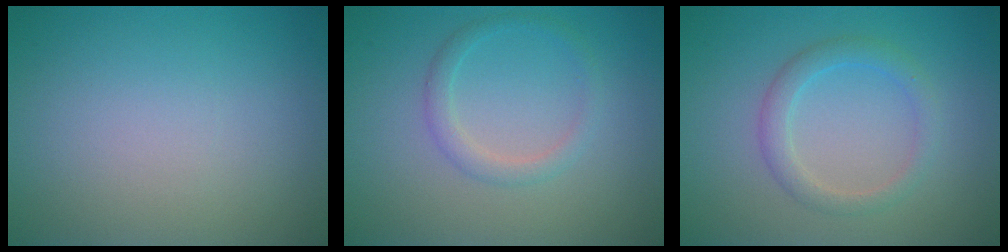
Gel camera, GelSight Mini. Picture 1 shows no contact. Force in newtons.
{"total": 1.7, "press": 1.7, "slide": 0.0}
{"total": 2.3, "press": 2.3, "slide": 0.1}